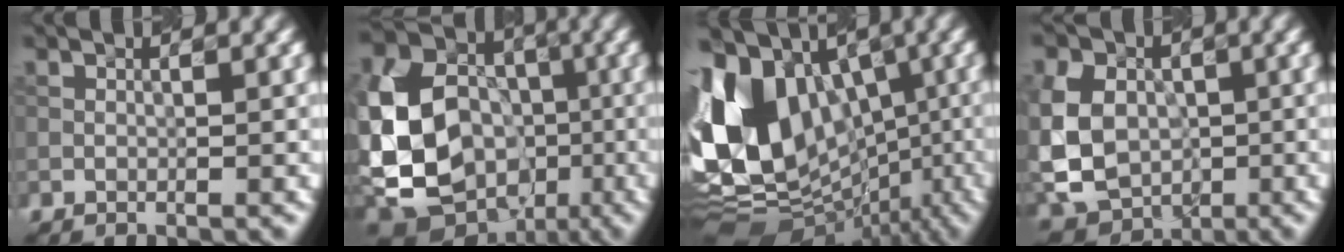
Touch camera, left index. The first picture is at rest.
{"total": 17.4, "force": [-4.9, 14.3, 8.6], "torque": [-0.200, -0.022, -0.095]}
{"total": 15.8, "force": [0.6, 11.9, 10.4], "torque": [-0.213, 0.023, 0.002]}
{"total": 8.9, "force": [-0.9, 7.1, 5.3], "torque": [-0.111, 0.000, -0.026]}